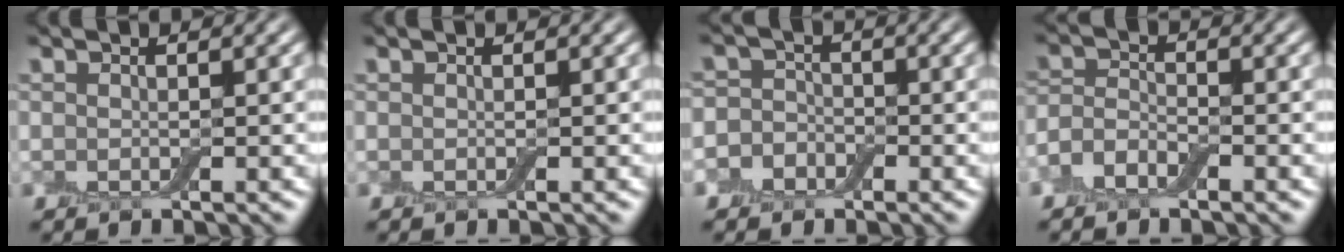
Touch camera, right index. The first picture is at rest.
{"total": 0.0}
{"total": 2.9, "force": [-1.4, 2.4, 0.7], "torque": [0.009, 0.010, -0.041]}
{"total": 2.7, "force": [-1.8, 1.4, 1.6], "torque": [-0.034, 0.004, -0.043]}